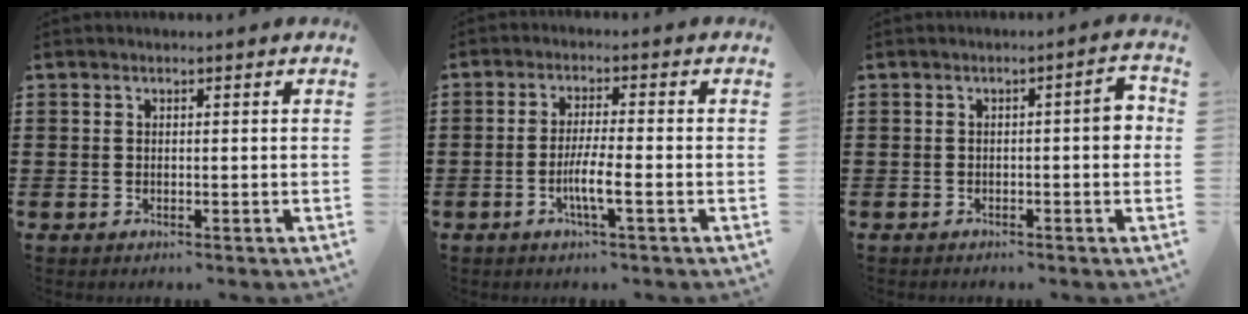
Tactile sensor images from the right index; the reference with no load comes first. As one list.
[{"total": 4.7, "force": [-1.8, 0.2, 4.4], "torque": [-0.090, -0.011, -0.036]}, {"total": 3.2, "force": [-0.3, 0.5, 3.1], "torque": [-0.046, 0.000, -0.008]}]